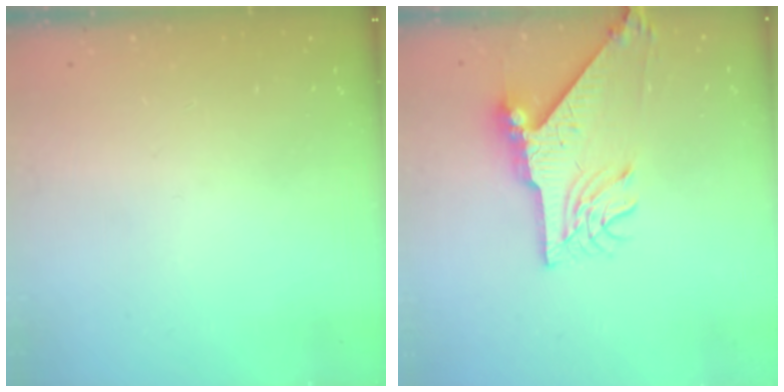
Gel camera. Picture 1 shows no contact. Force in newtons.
{"total": 10.4, "press": 10.3, "slide": 1.3}